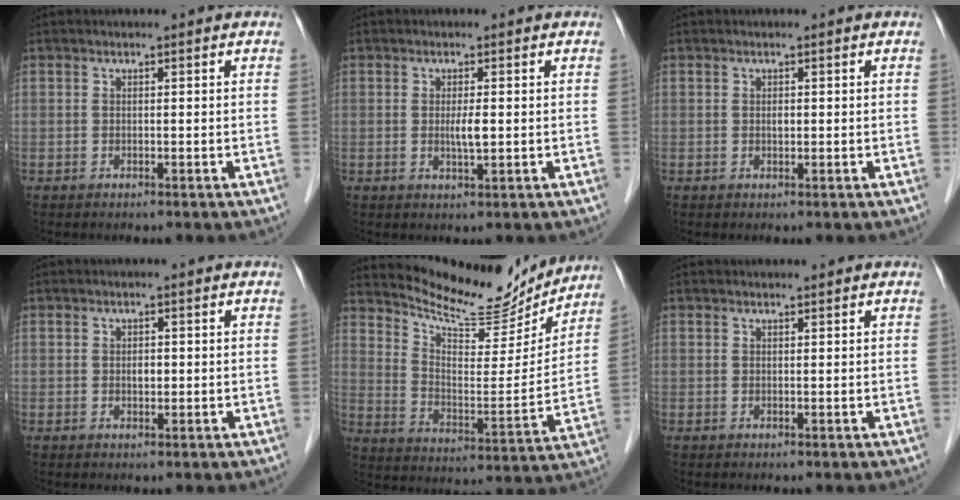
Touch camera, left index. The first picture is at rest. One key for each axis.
{"total": 2.2, "fx": 0.1, "fy": 0.3, "fz": 2.2, "tx": -0.042, "ty": -0.003, "tz": 0.002}
{"total": 0.6, "fx": 0.2, "fy": 0.4, "fz": 0.4, "tx": -0.008, "ty": 0.000, "tz": 0.002}
{"total": 1.1, "fx": 0.1, "fy": 0.7, "fz": 0.8, "tx": -0.012, "ty": 0.001, "tz": 0.002}
{"total": 16.2, "fx": 15.4, "fy": 3.1, "fz": 3.9, "tx": -0.071, "ty": -0.028, "tz": 0.233}
{"total": 0.5, "fx": 0.5, "fy": 0.0, "fz": -0.1, "tx": -0.006, "ty": 0.001, "tz": 0.010}